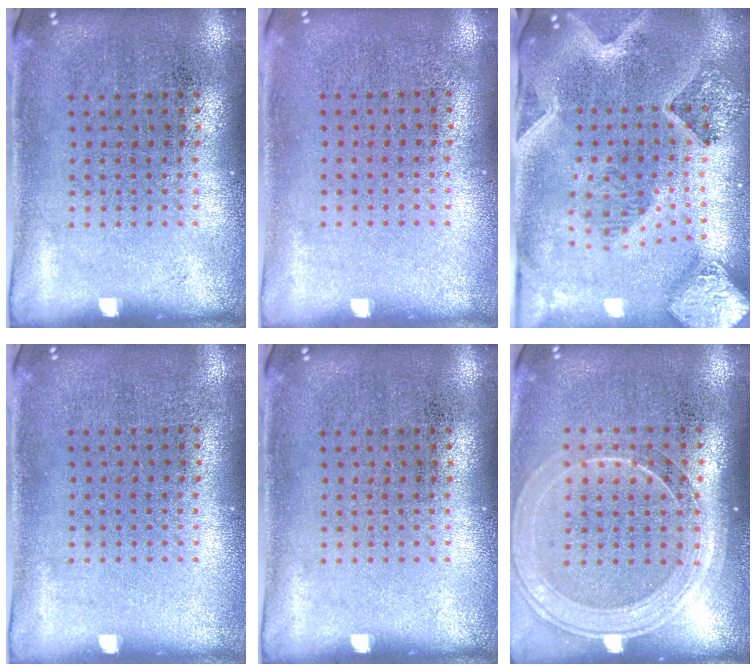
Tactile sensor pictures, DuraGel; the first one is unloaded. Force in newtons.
{"total": 0.0}
{"total": 3.0, "press": 2.6, "slide": 1.5}
{"total": 0.0}
{"total": 0.0}
{"total": 1.7, "press": 1.6, "slide": 0.7}